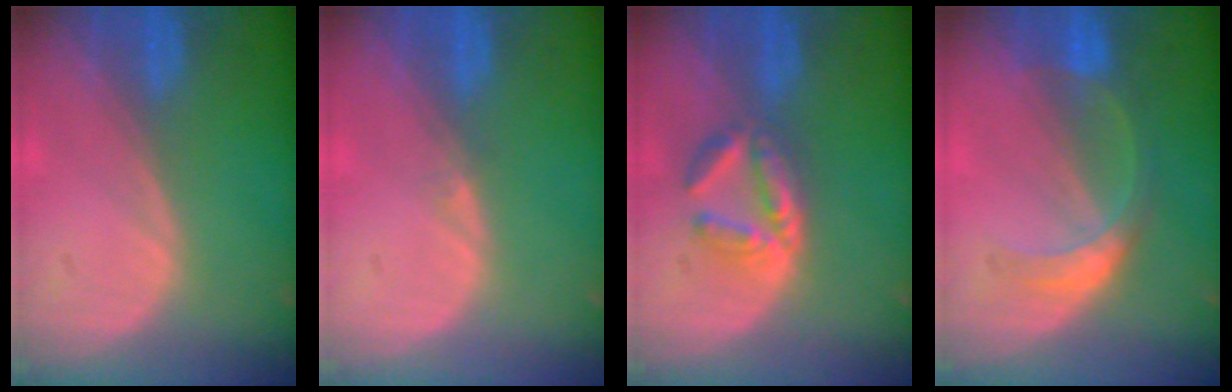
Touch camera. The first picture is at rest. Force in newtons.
{"total": 0.6, "press": 0.5, "slide": 0.4}
{"total": 5.0, "press": 5.0, "slide": 0.8}
{"total": 5.5, "press": 5.1, "slide": 2.1}